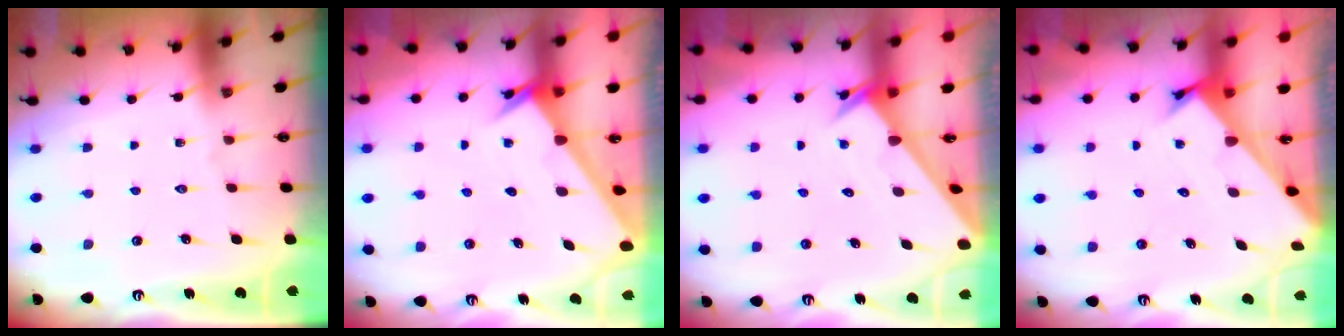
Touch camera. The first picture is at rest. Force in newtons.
{"total": 2.0, "press": 2.0, "slide": 0.2}
{"total": 2.0, "press": 2.0, "slide": 0.2}
{"total": 2.4, "press": 2.4, "slide": 0.2}